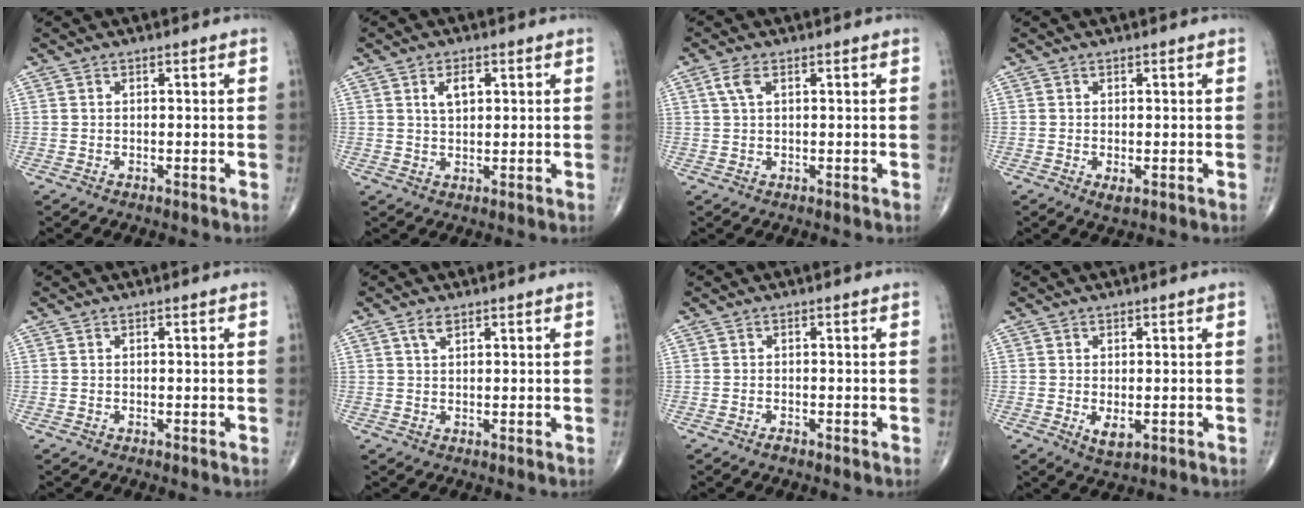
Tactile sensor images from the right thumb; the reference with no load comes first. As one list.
[{"total": 3.8, "force": [1.3, 2.1, 2.9], "torque": [-0.044, -0.004, 0.024]}, {"total": 2.7, "force": [1.1, 1.2, 2.2], "torque": [-0.054, 0.012, 0.026]}, {"total": 1.6, "force": [-0.5, 0.7, 1.4], "torque": [-0.022, -0.004, -0.004]}, {"total": 0.0}, {"total": 1.9, "force": [1.1, 0.9, 1.3], "torque": [-0.026, 0.002, 0.023]}, {"total": 0.9, "force": [-0.7, 0.3, 0.5], "torque": [-0.010, 0.003, -0.012]}, {"total": 3.0, "force": [-0.6, 1.5, 2.6], "torque": [-0.038, -0.007, -0.002]}]